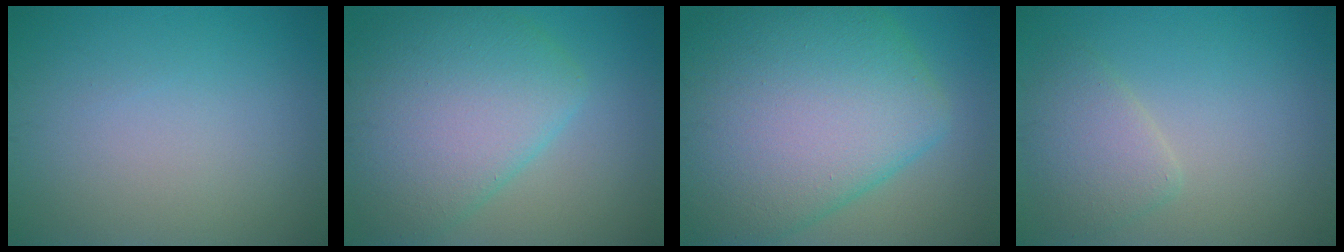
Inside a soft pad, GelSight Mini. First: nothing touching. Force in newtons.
{"total": 8.4, "press": 8.4, "slide": 0.5}
{"total": 13.6, "press": 13.6, "slide": 0.4}
{"total": 2.9, "press": 2.9, "slide": 0.2}